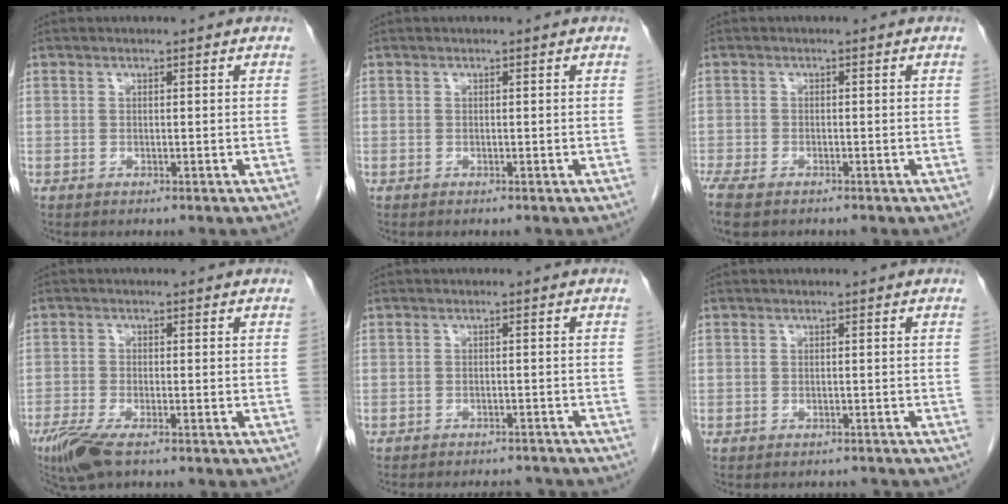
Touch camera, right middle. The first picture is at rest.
{"total": 0.0}
{"total": 8.0, "force": [-5.8, 3.3, 4.4], "torque": [-0.104, -0.016, -0.094]}
{"total": 6.0, "force": [-4.1, 1.2, 4.2], "torque": [-0.086, -0.017, -0.074]}
{"total": 7.1, "force": [-6.7, 1.8, 1.8], "torque": [-0.019, 0.002, -0.079]}
{"total": 1.3, "force": [-1.2, 0.2, -0.2], "torque": [0.004, -0.004, -0.014]}